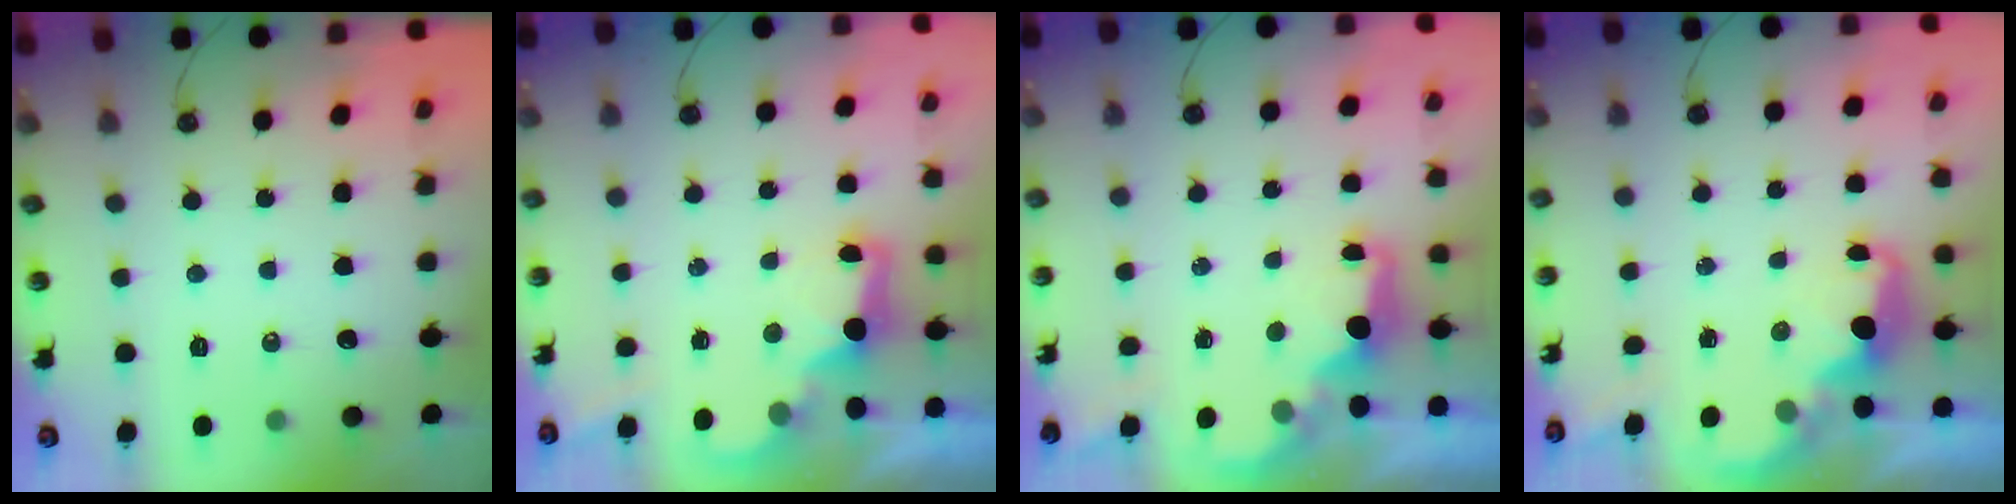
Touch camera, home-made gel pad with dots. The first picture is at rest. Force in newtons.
{"total": 2.7, "press": 2.6, "slide": 0.5}
{"total": 2.2, "press": 2.0, "slide": 0.8}
{"total": 2.6, "press": 2.6, "slide": 0.4}